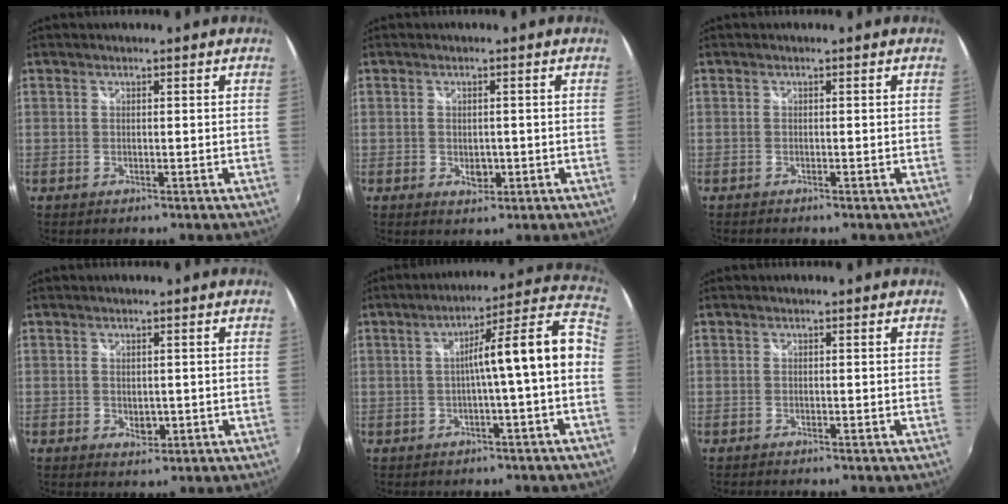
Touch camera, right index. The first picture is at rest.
{"total": 2.7, "force": [-0.5, 2.0, 1.8], "torque": [-0.029, -0.004, -0.006]}
{"total": 0.5, "force": [-0.5, 0.1, 0.1], "torque": [-0.003, -0.003, -0.013]}
{"total": 2.2, "force": [-0.2, 1.7, 1.5], "torque": [-0.022, -0.003, -0.001]}
{"total": 11.3, "force": [-1.8, 0.1, 11.2], "torque": [-0.140, 0.038, -0.018]}
{"total": 0.6, "force": [-0.6, 0.2, -0.1], "torque": [-0.002, -0.001, -0.013]}